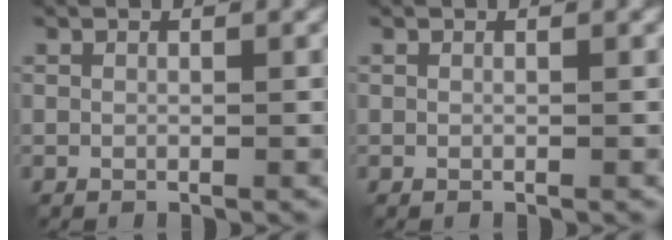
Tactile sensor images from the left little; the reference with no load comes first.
{"total": 0.0}